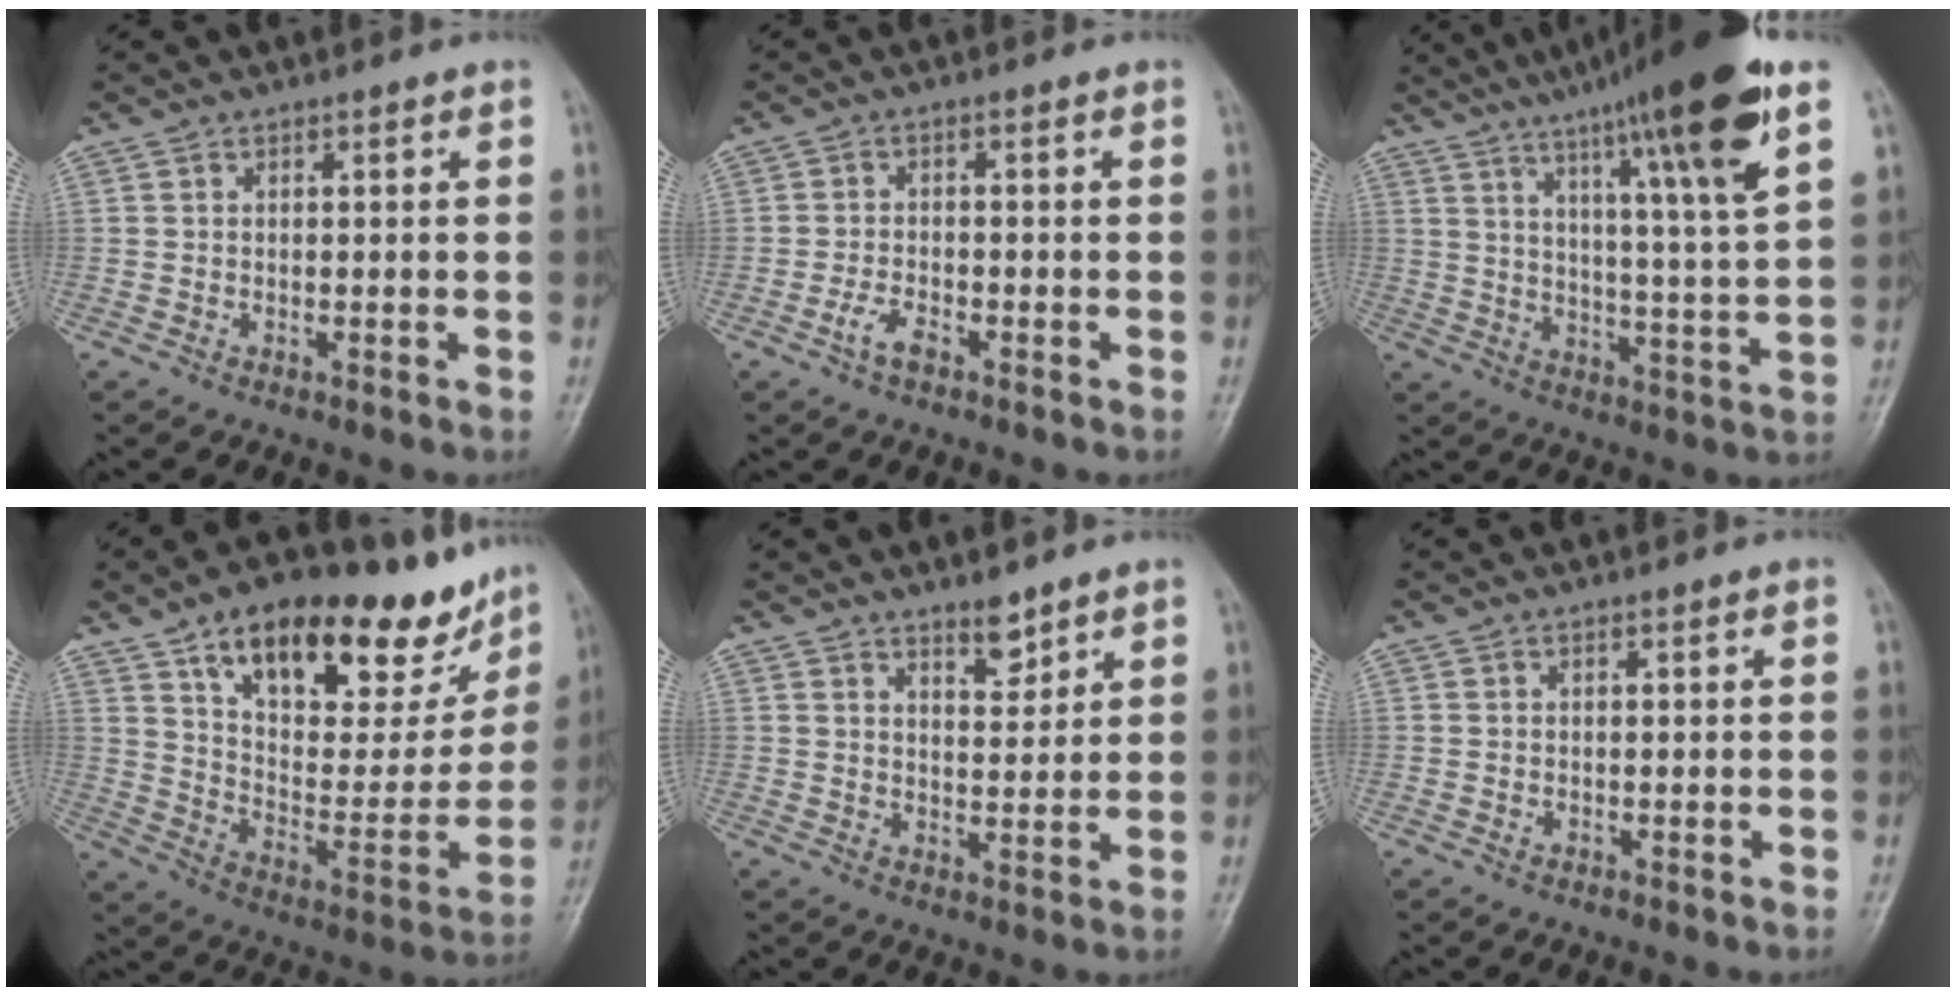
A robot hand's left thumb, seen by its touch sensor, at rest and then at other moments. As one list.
[{"total": 3.1, "force": [-1.8, 1.3, 2.1], "torque": [-0.045, 0.012, -0.035]}, {"total": 20.3, "force": [11.7, 1.3, 16.6], "torque": [-0.241, -0.035, 0.175]}, {"total": 27.8, "force": [17.7, 11.8, 17.8], "torque": [-0.213, -0.040, 0.278]}, {"total": 4.4, "force": [3.4, 1.6, 2.3], "torque": [-0.021, -0.027, 0.056]}, {"total": 0.5, "force": [0.1, 0.4, 0.4], "torque": [-0.006, 0.002, 0.004]}]